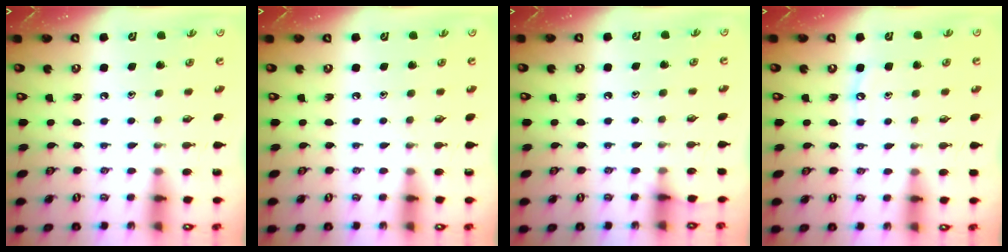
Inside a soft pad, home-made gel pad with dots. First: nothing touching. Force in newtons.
{"total": 0.0}
{"total": 4.3, "press": 4.2, "slide": 0.6}
{"total": 5.1, "press": 5.0, "slide": 0.6}